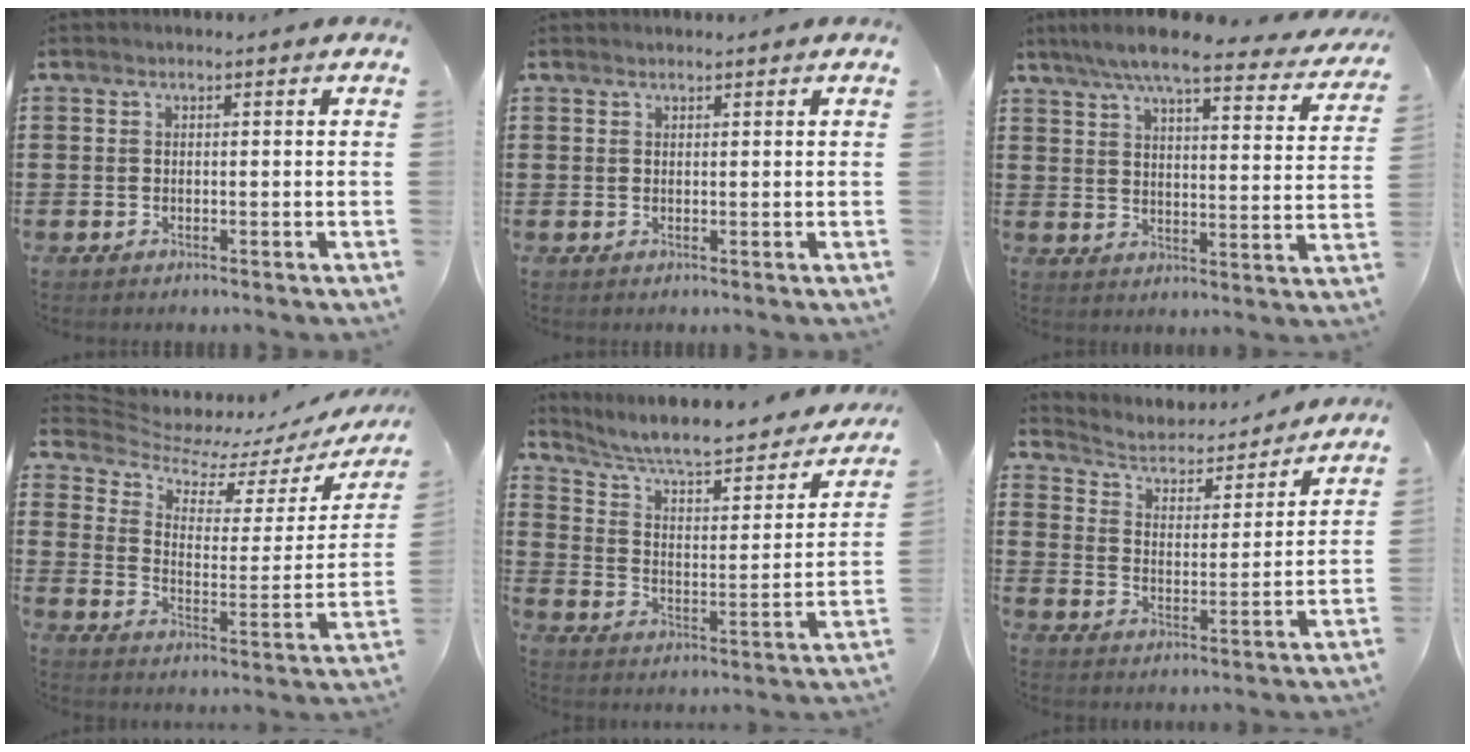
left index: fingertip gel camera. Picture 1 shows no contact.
{"total": 0.7, "force": [0.7, 0.1, 0.1], "torque": [-0.004, 0.000, 0.015]}
{"total": 7.9, "force": [6.7, 0.3, 4.1], "torque": [-0.094, -0.034, 0.114]}
{"total": 5.8, "force": [5.3, 1.9, 1.2], "torque": [-0.051, -0.046, 0.089]}
{"total": 6.5, "force": [5.7, 0.9, 3.0], "torque": [-0.076, -0.047, 0.091]}
{"total": 3.3, "force": [3.1, 0.9, 0.7], "torque": [-0.035, -0.029, 0.044]}